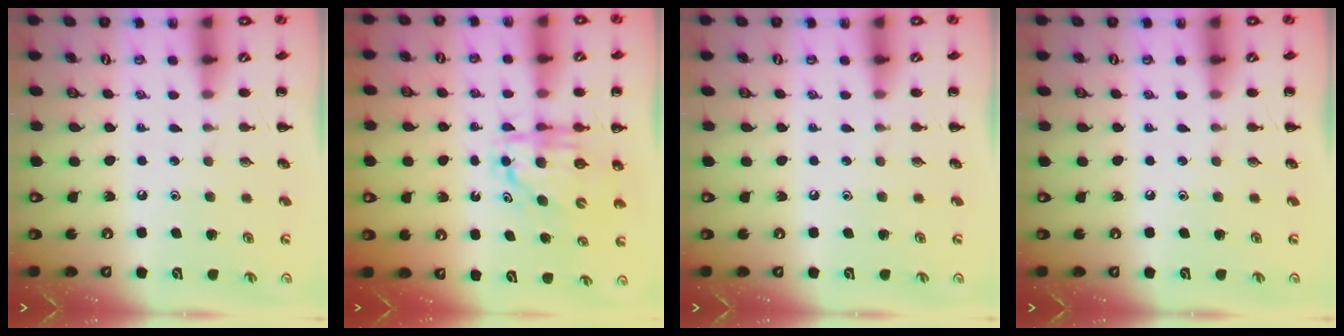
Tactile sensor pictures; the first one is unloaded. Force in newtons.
{"total": 6.3, "press": 6.2, "slide": 0.9}
{"total": 0.0}
{"total": 0.0}